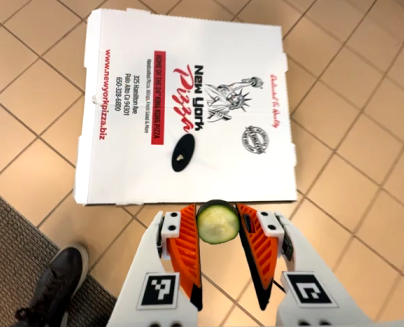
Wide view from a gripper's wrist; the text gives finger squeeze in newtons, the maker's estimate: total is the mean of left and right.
{"total": 7.1, "left": 7.2, "right": 7.0}